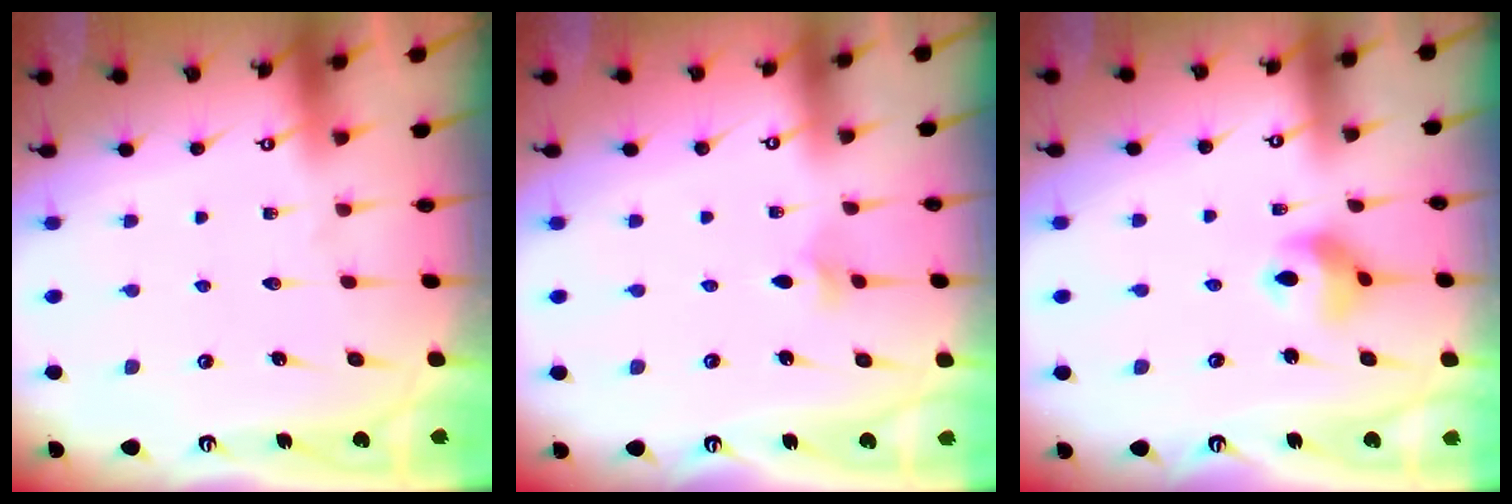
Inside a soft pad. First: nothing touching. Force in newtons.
{"total": 2.1, "press": 2.1, "slide": 0.5}
{"total": 6.9, "press": 6.9, "slide": 0.5}